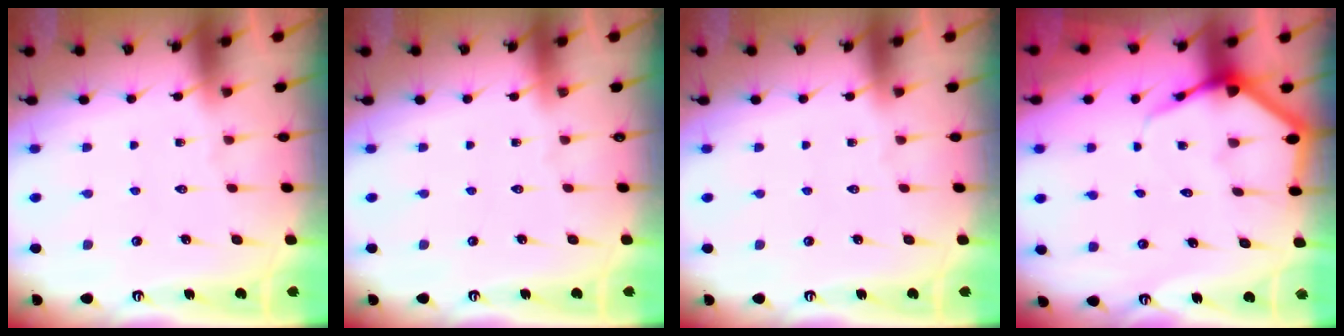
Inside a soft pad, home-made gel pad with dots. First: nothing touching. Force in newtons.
{"total": 0.0}
{"total": 0.0}
{"total": 5.5, "press": 5.5, "slide": 0.6}